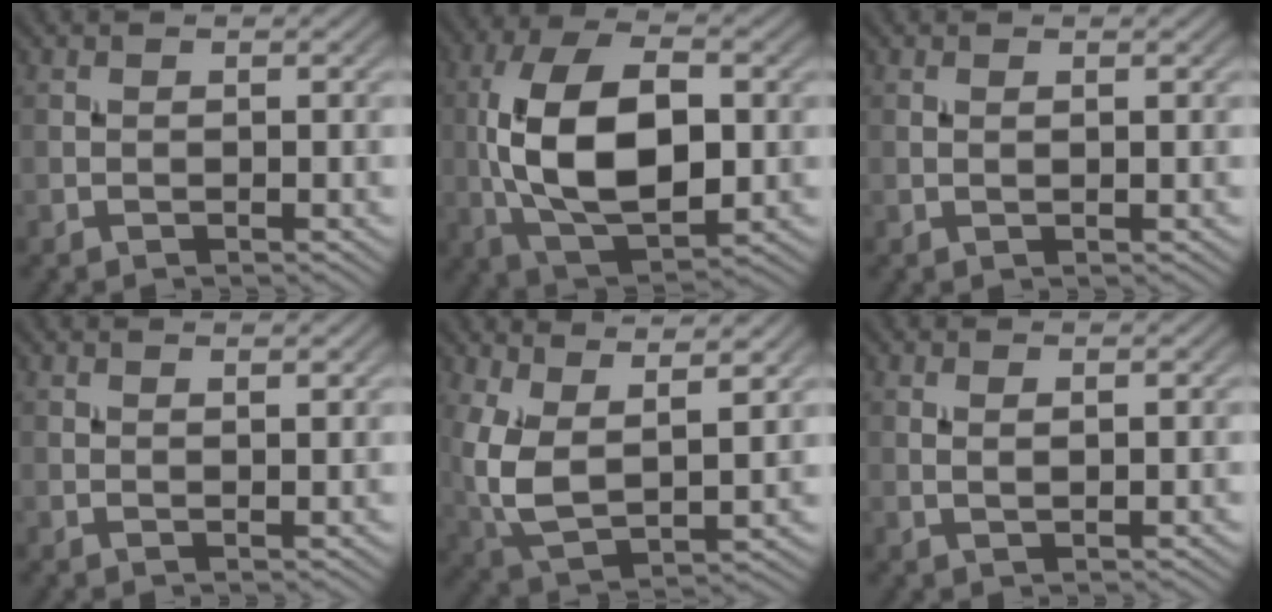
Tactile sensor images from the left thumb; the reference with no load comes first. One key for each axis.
{"total": 13.9, "fx": 0.2, "fy": 7.2, "fz": 11.9, "tx": -0.243, "ty": 0.009, "tz": 0.004}
{"total": 0.5, "fx": 0.3, "fy": 0.0, "fz": 0.4, "tx": -0.008, "ty": 0.001, "tz": 0.006}
{"total": 1.6, "fx": 1.2, "fy": 0.1, "fz": 1.0, "tx": -0.019, "ty": -0.003, "tz": 0.019}
{"total": 11.1, "fx": 4.0, "fy": 5.2, "fz": 9.0, "tx": -0.224, "ty": -0.009, "tz": 0.079}
{"total": 1.2, "fx": 0.7, "fy": 0.2, "fz": 1.0, "tx": -0.022, "ty": 0.001, "tz": 0.014}